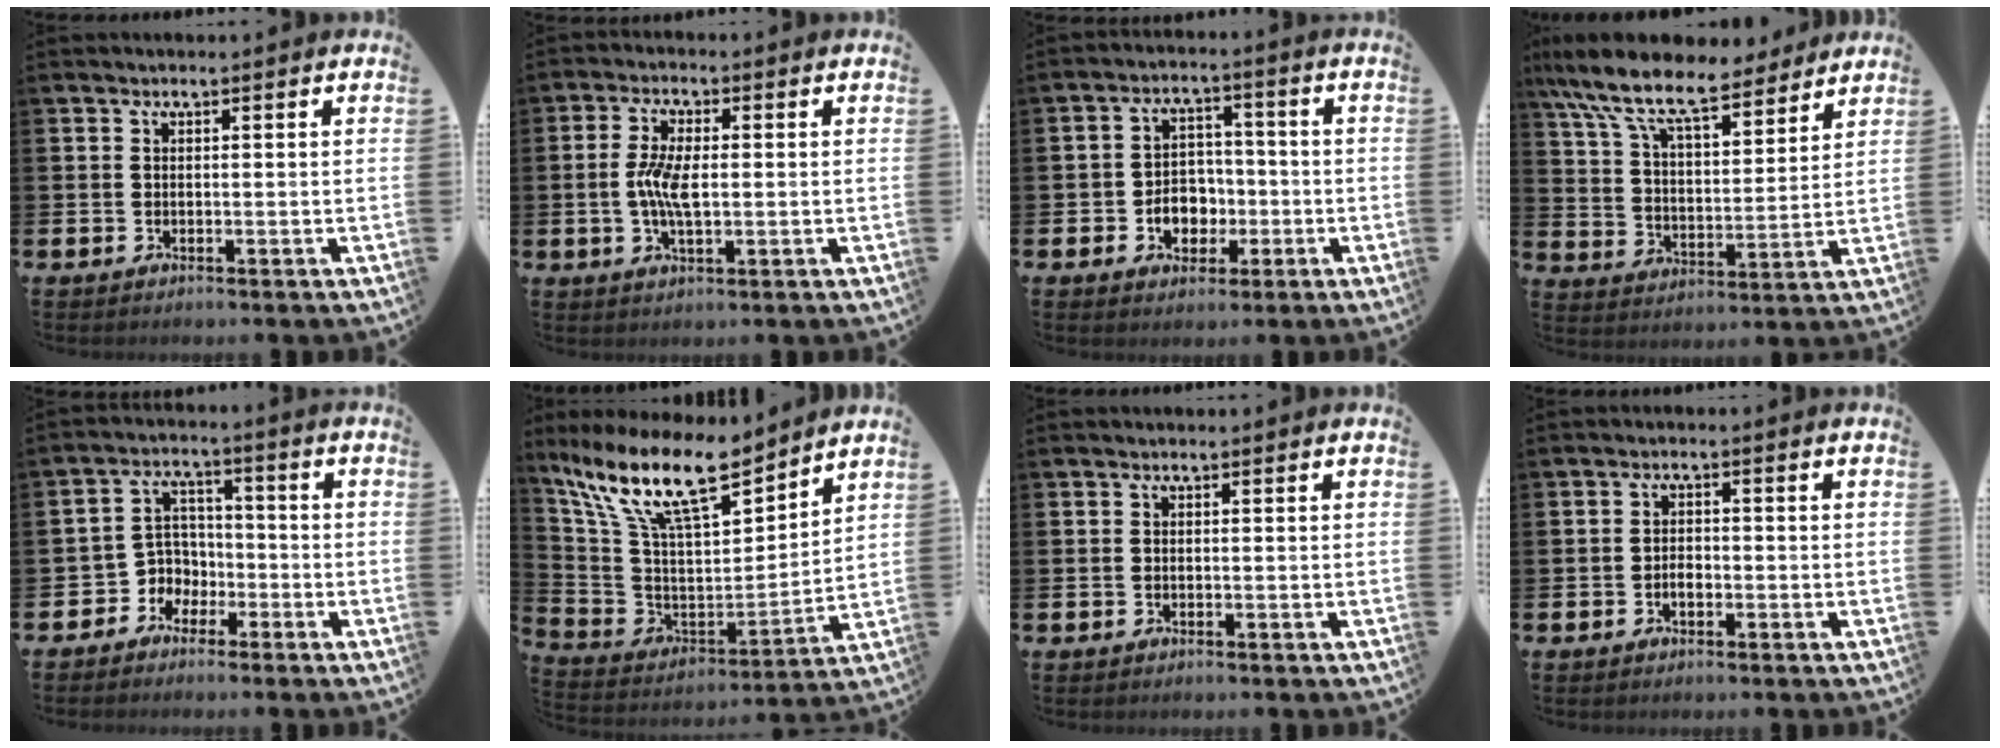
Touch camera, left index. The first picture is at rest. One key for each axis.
{"total": 5.4, "fx": 0.0, "fy": 2.2, "fz": 4.9, "tx": -0.091, "ty": 0.000, "tz": -0.005}
{"total": 4.8, "fx": -1.4, "fy": 4.1, "fz": 2.2, "tx": -0.033, "ty": 0.003, "tz": -0.033}
{"total": 10.9, "fx": 9.1, "fy": 3.4, "fz": 4.9, "tx": -0.129, "ty": -0.053, "tz": 0.159}
{"total": 4.3, "fx": -2.0, "fy": 3.9, "fz": 0.2, "tx": -0.022, "ty": -0.005, "tz": -0.045}
{"total": 13.9, "fx": 11.2, "fy": 3.8, "fz": 7.3, "tx": -0.179, "ty": -0.066, "tz": 0.199}
{"total": 0.0}
{"total": 1.7, "fx": -0.7, "fy": 1.0, "fz": 1.2, "tx": -0.007, "ty": -0.003, "tz": -0.019}